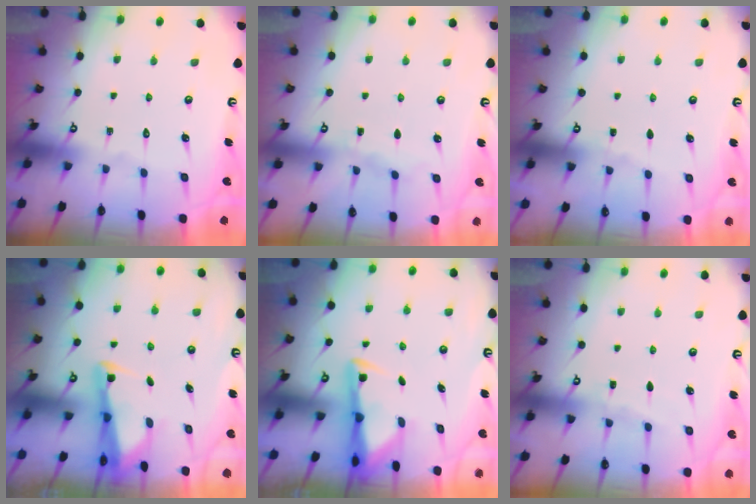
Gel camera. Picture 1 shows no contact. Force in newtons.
{"total": 3.7, "press": 3.6, "slide": 0.5}
{"total": 2.6, "press": 2.6, "slide": 0.3}
{"total": 2.4, "press": 2.4, "slide": 0.5}
{"total": 2.8, "press": 2.7, "slide": 0.6}
{"total": 2.8, "press": 2.8, "slide": 0.4}